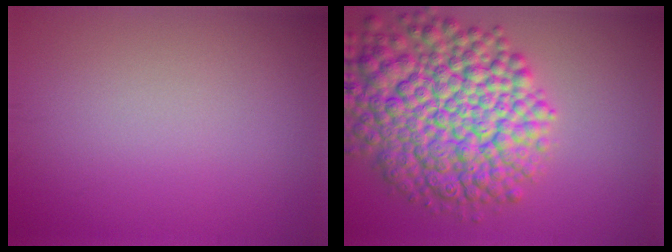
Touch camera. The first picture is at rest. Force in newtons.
{"total": 12.2, "press": 12.2, "slide": 0.4}